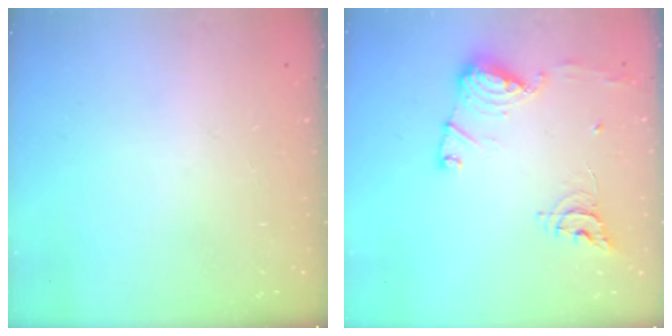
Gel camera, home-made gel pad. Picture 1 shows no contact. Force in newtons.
{"total": 15.3, "press": 15.2, "slide": 1.4}